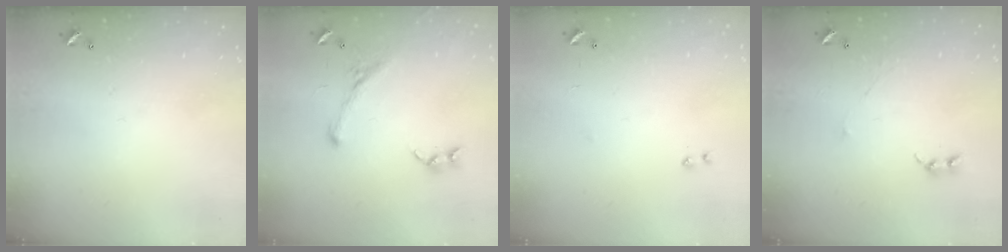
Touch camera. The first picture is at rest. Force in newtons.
{"total": 1.1, "press": 0.0, "slide": 1.1}
{"total": 8.5, "press": 8.5, "slide": 0.5}
{"total": 1.5, "press": 1.4, "slide": 0.2}